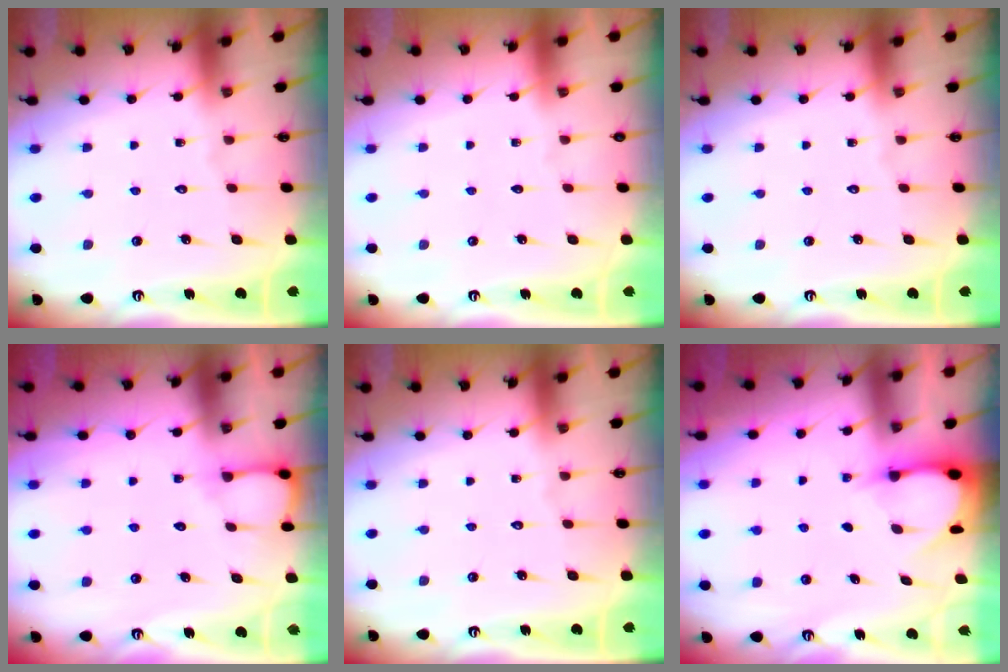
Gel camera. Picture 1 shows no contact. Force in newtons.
{"total": 0.0}
{"total": 0.0}
{"total": 4.6, "press": 4.5, "slide": 0.5}
{"total": 0.0}
{"total": 3.2, "press": 3.1, "slide": 0.4}